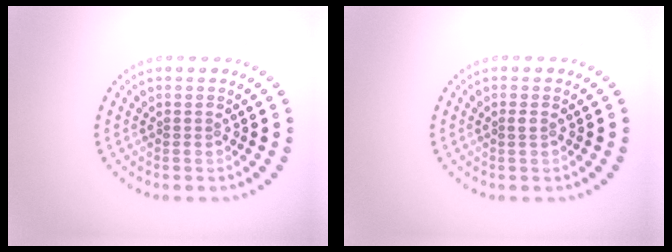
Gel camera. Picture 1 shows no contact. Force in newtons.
{"total": 0.5, "press": 0.4, "slide": 0.3}